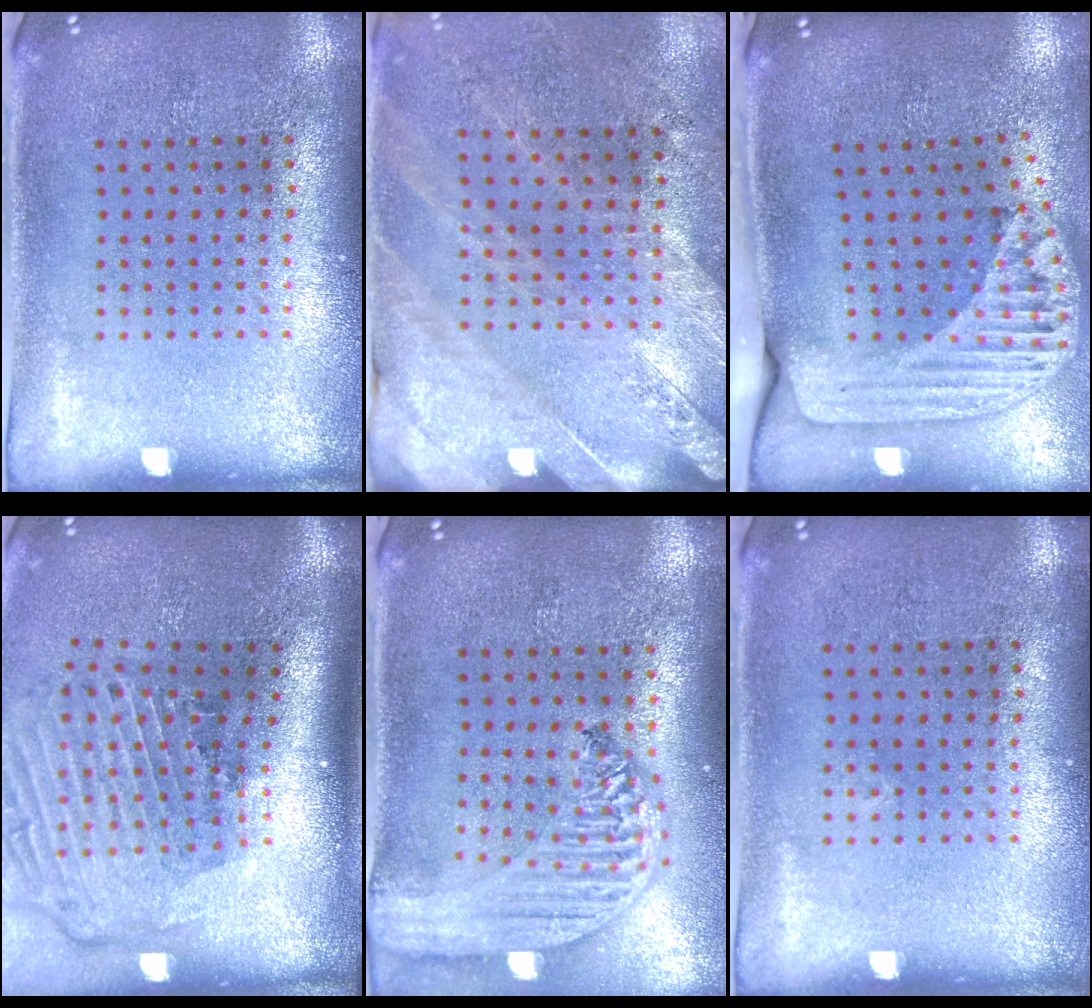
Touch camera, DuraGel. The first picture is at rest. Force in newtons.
{"total": 2.5, "press": 2.3, "slide": 0.8}
{"total": 2.4, "press": 1.7, "slide": 1.6}
{"total": 3.0, "press": 2.0, "slide": 2.2}
{"total": 2.9, "press": 2.3, "slide": 1.8}
{"total": 0.0}